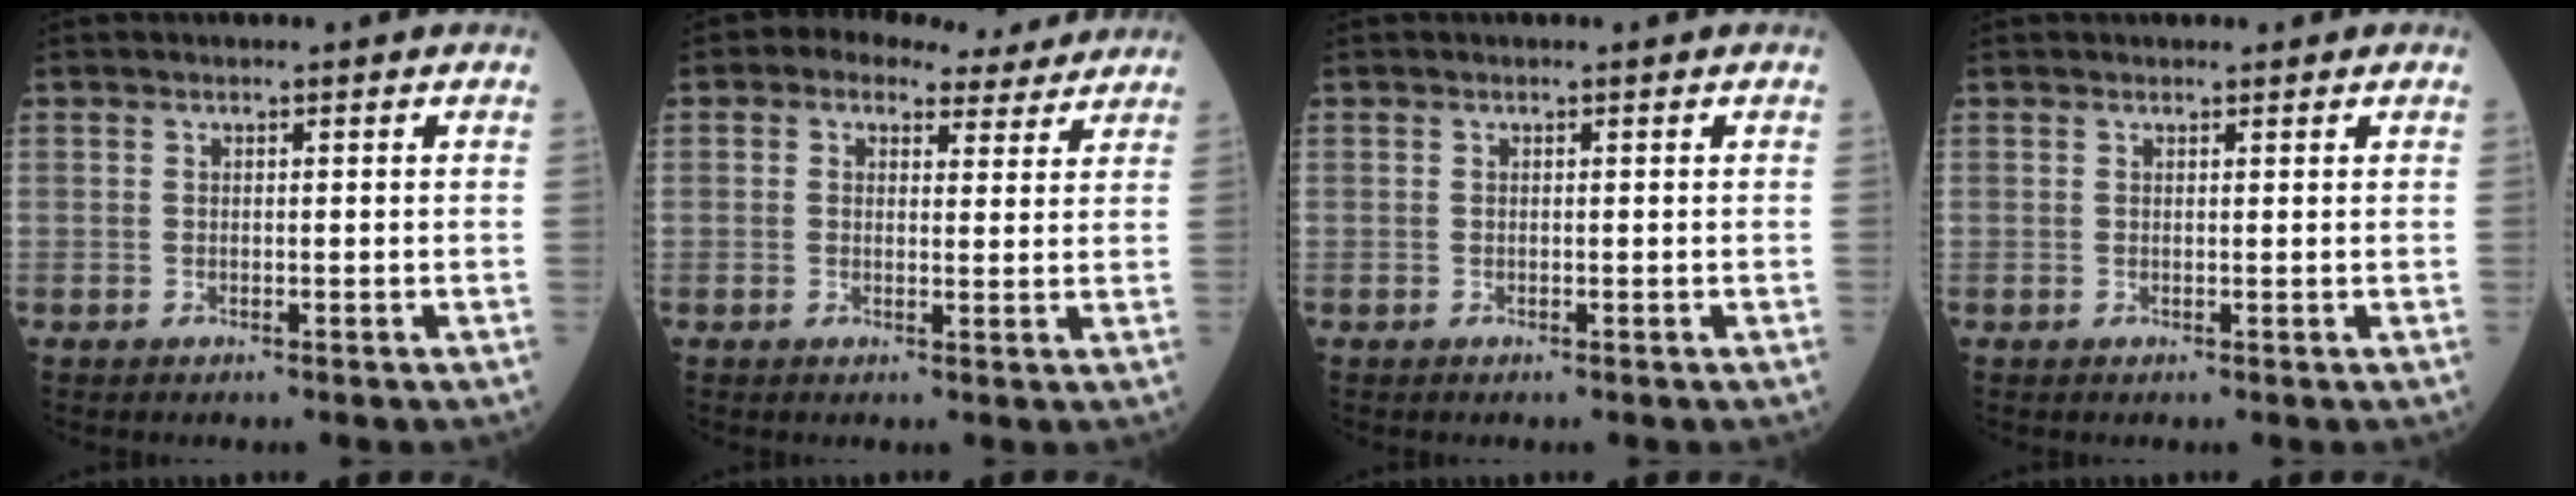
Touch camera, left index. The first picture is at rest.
{"total": 6.5, "force": [5.0, 3.5, 2.0], "torque": [-0.025, 0.023, 0.060]}
{"total": 0.0}
{"total": 0.6, "force": [0.5, 0.3, 0.1], "torque": [-0.006, 0.000, 0.006]}